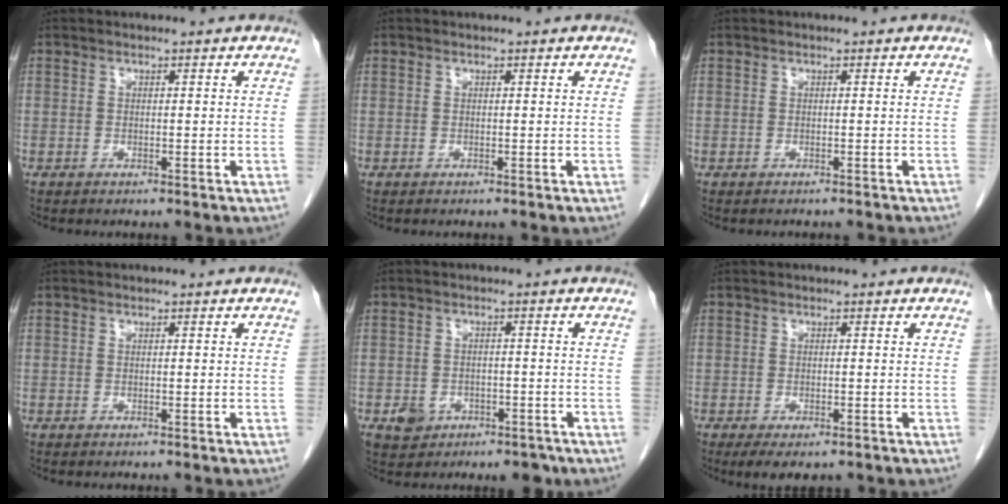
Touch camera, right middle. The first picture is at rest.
{"total": 0.5, "force": [0.3, -0.3, -0.4], "torque": [0.001, -0.001, 0.001]}
{"total": 1.9, "force": [-1.8, 0.3, 0.3], "torque": [-0.010, -0.004, -0.022]}
{"total": 0.5, "force": [0.3, -0.3, -0.4], "torque": [0.001, -0.001, 0.002]}
{"total": 5.1, "force": [-2.7, 3.9, 1.8], "torque": [-0.019, 0.007, -0.031]}
{"total": 3.5, "force": [-2.4, 1.6, 2.0], "torque": [-0.030, -0.008, -0.033]}